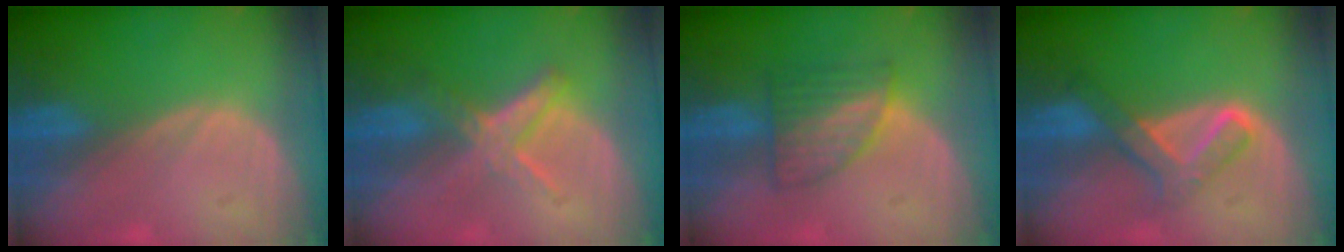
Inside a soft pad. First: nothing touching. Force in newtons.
{"total": 5.8, "press": 5.4, "slide": 1.9}
{"total": 5.9, "press": 5.8, "slide": 0.3}
{"total": 5.7, "press": 5.6, "slide": 1.0}